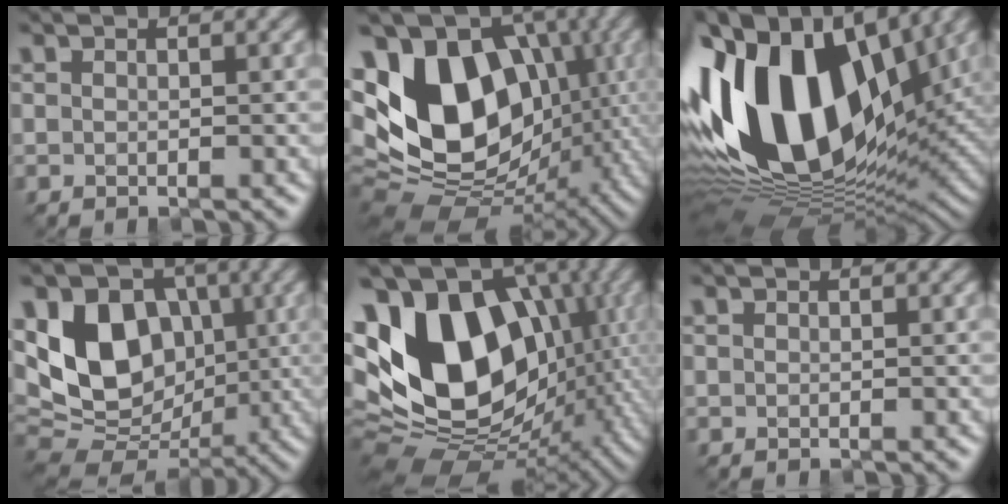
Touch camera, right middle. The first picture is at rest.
{"total": 15.7, "force": [1.0, 11.1, 11.1], "torque": [-0.207, 0.016, -0.001]}
{"total": 18.3, "force": [2.9, 10.7, 14.5], "torque": [-0.290, 0.024, 0.028]}
{"total": 10.7, "force": [1.1, 8.1, 6.9], "torque": [-0.132, -0.003, 0.006]}
{"total": 17.9, "force": [1.6, 12.7, 12.5], "torque": [-0.227, 0.010, 0.027]}
{"total": 0.0}